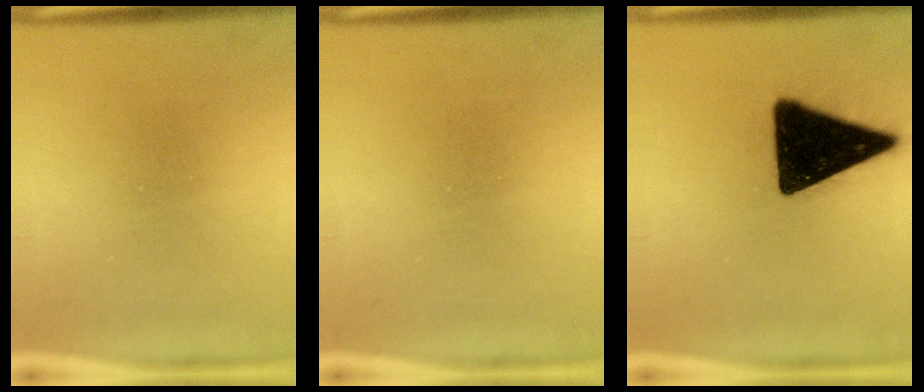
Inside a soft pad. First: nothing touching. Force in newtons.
{"total": 0.0}
{"total": 18.5}